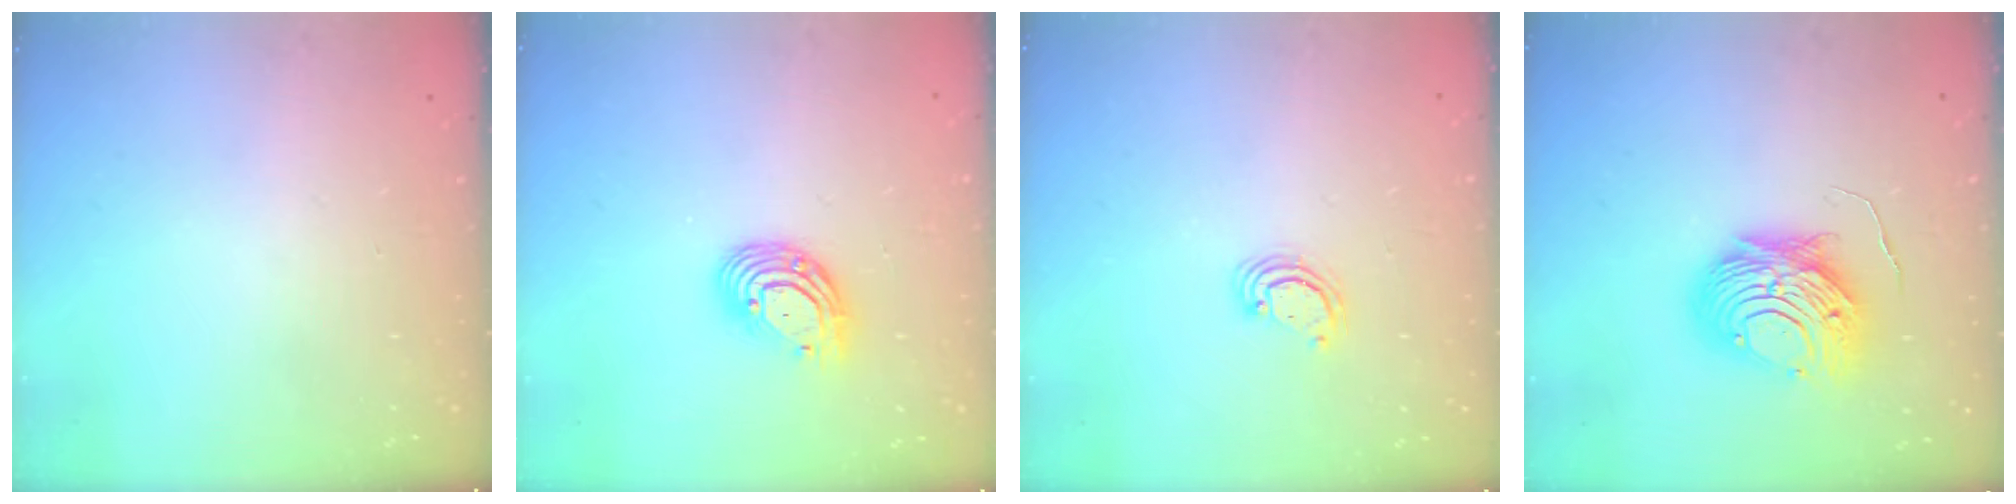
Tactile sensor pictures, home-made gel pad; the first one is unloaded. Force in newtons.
{"total": 10.3, "press": 10.3, "slide": 1.0}
{"total": 2.8, "press": 2.8, "slide": 0.3}
{"total": 10.5, "press": 10.5, "slide": 1.0}